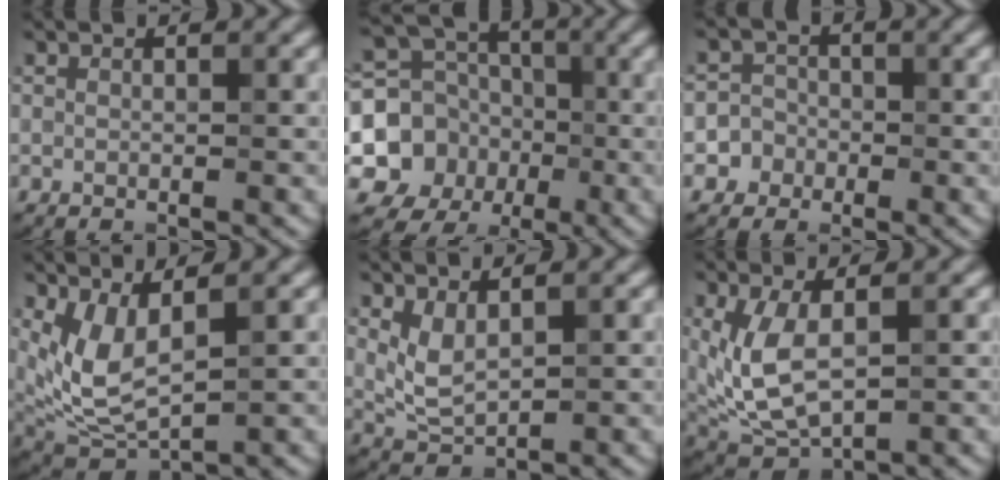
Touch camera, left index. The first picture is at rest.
{"total": 8.5, "force": [-1.7, 7.8, 3.0], "torque": [-0.058, -0.010, -0.050]}
{"total": 3.0, "force": [-1.2, 2.7, 0.1], "torque": [0.034, 0.002, -0.029]}
{"total": 4.7, "force": [1.4, 1.7, 4.1], "torque": [-0.102, -0.018, 0.038]}
{"total": 2.8, "force": [1.2, 1.3, 2.1], "torque": [-0.052, -0.007, 0.031]}
{"total": 6.1, "force": [0.6, 2.9, 5.3], "torque": [-0.129, -0.010, 0.019]}